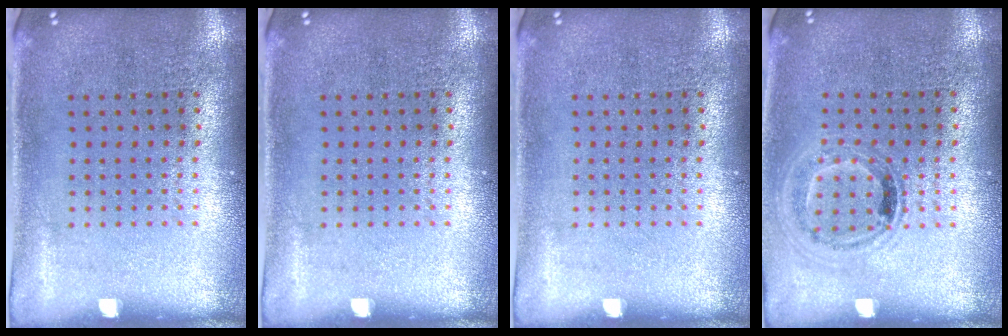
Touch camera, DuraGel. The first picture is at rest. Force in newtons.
{"total": 0.0}
{"total": 0.0}
{"total": 1.0, "press": 0.9, "slide": 0.4}